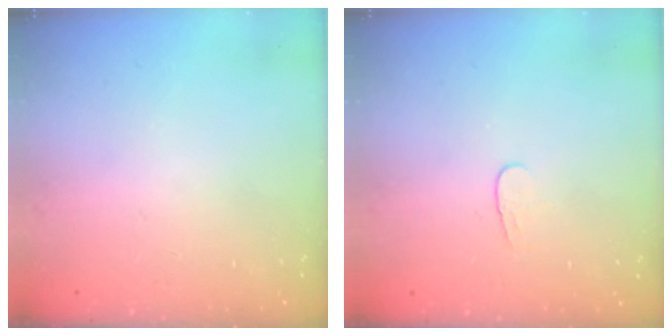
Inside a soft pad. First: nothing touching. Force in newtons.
{"total": 3.8, "press": 3.8, "slide": 0.3}